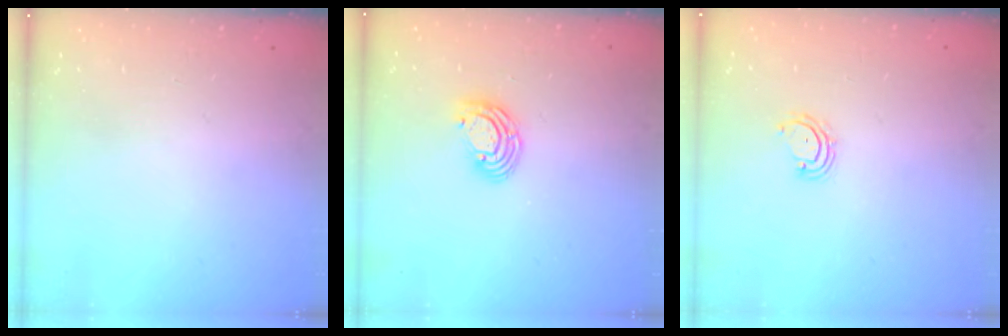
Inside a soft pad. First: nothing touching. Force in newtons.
{"total": 7.5, "press": 7.4, "slide": 1.3}
{"total": 4.1, "press": 4.1, "slide": 0.3}